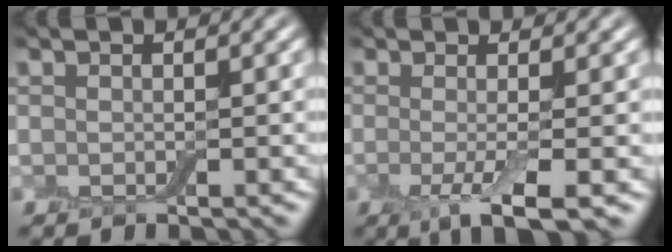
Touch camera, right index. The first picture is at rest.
{"total": 4.6, "force": [-1.0, 1.1, 4.3], "torque": [-0.078, -0.012, -0.019]}